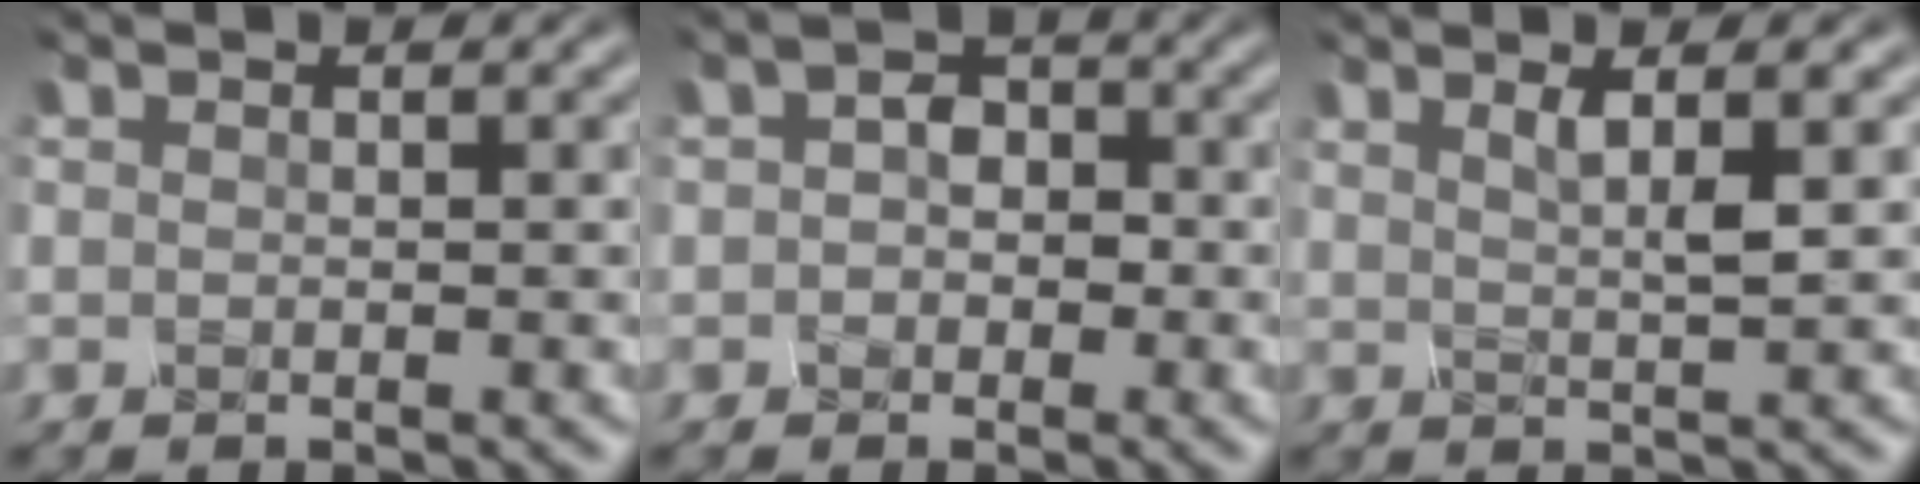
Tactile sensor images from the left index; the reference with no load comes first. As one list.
[{"total": 2.5, "force": [-0.4, 2.0, 1.3], "torque": [-0.021, 0.006, -0.016]}, {"total": 2.3, "force": [0.8, 0.5, 2.1], "torque": [-0.026, 0.000, 0.014]}]